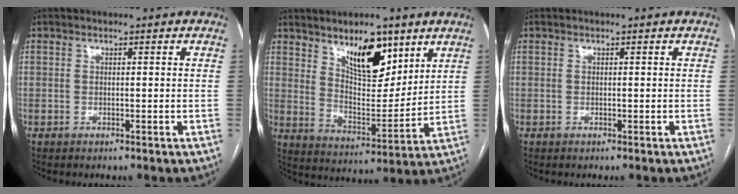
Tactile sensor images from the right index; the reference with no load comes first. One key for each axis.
{"total": 11.8, "fx": 7.1, "fy": 4.6, "fz": 8.1, "tx": -0.132, "ty": -0.003, "tz": 0.131}
{"total": 0.0}